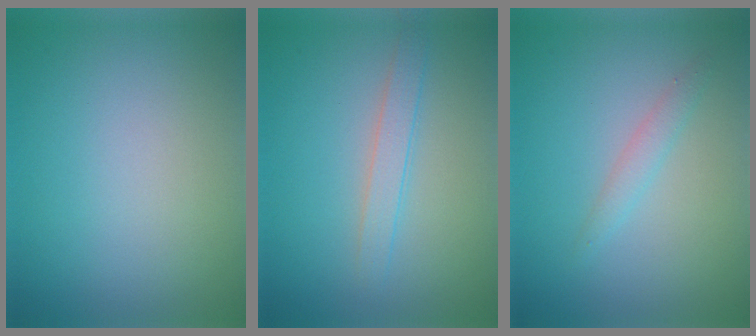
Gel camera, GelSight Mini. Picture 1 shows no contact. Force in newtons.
{"total": 1.9, "press": 1.9, "slide": 0.1}
{"total": 1.4, "press": 1.4, "slide": 0.1}